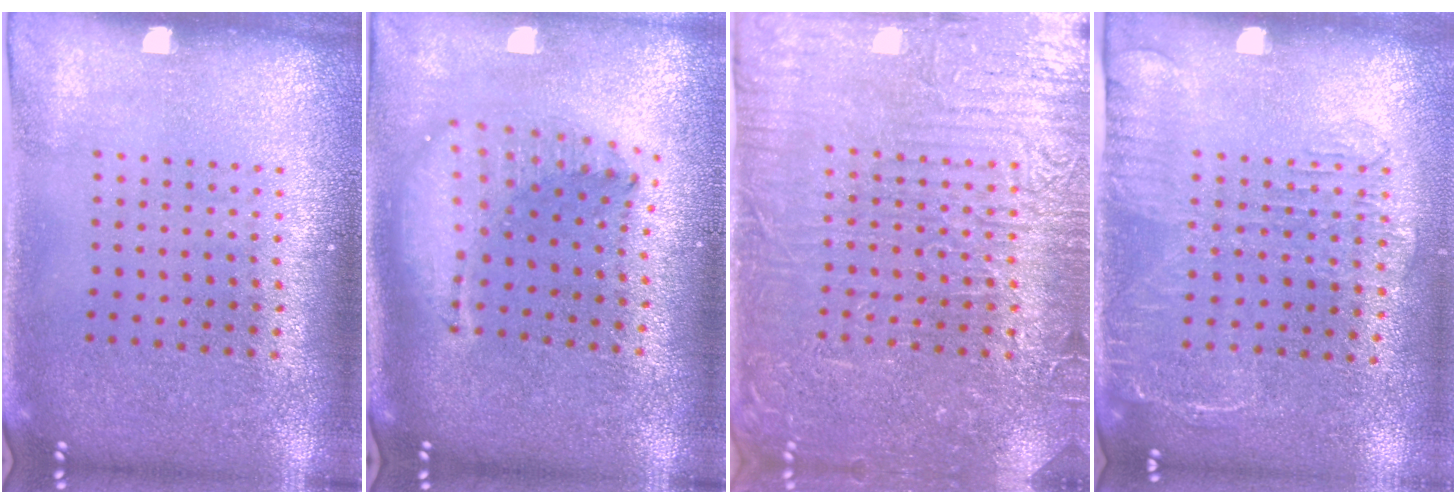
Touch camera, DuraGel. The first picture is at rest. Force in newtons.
{"total": 1.8, "press": 1.5, "slide": 0.9}
{"total": 4.8, "press": 4.6, "slide": 1.5}
{"total": 1.7, "press": 1.3, "slide": 1.0}